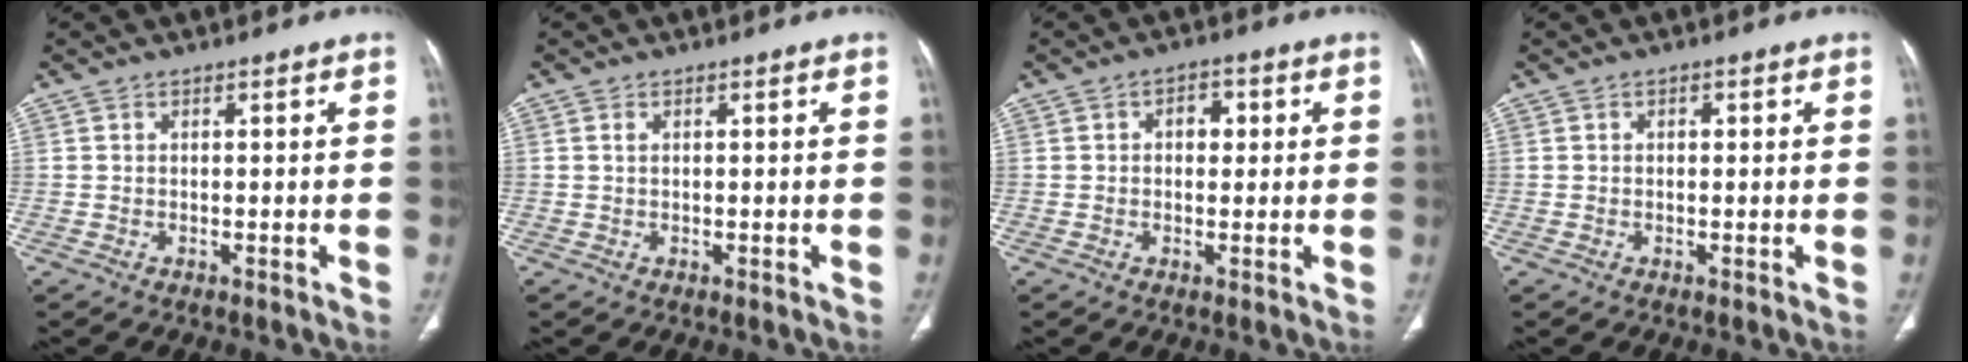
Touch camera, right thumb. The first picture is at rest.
{"total": 0.7, "force": [0.3, 0.3, 0.5], "torque": [-0.013, 0.004, 0.006]}
{"total": 3.5, "force": [0.6, 2.5, 2.4], "torque": [-0.014, 0.003, 0.004]}
{"total": 0.6, "force": [0.1, 0.4, 0.4], "torque": [-0.001, -0.001, 0.000]}